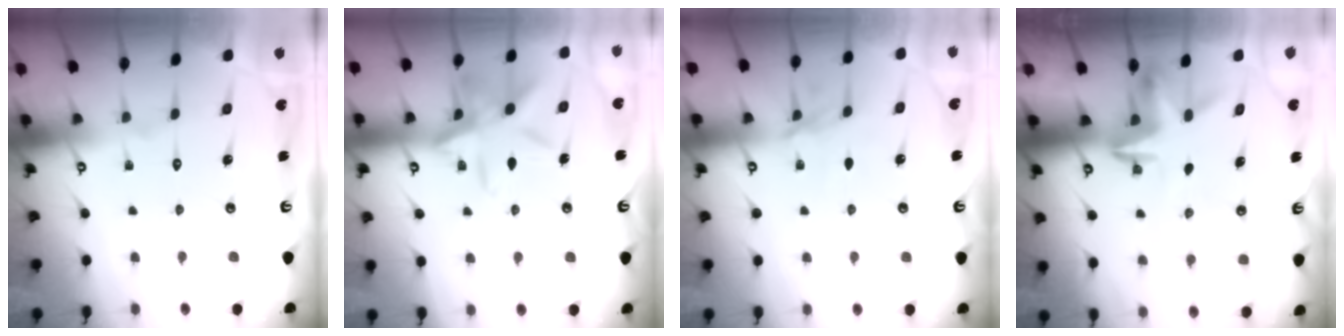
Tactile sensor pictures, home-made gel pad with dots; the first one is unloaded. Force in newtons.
{"total": 13.7, "press": 13.7, "slide": 1.0}
{"total": 6.3, "press": 6.3, "slide": 0.6}
{"total": 3.4, "press": 3.4, "slide": 0.3}